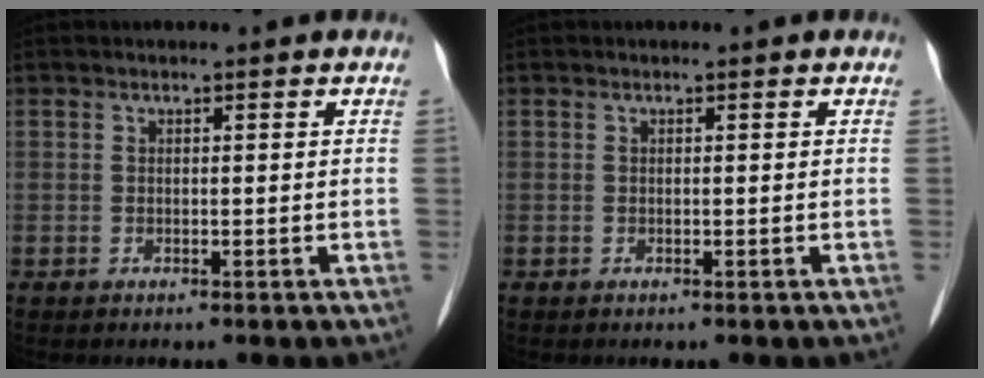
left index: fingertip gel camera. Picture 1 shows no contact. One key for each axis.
{"total": 0.0}